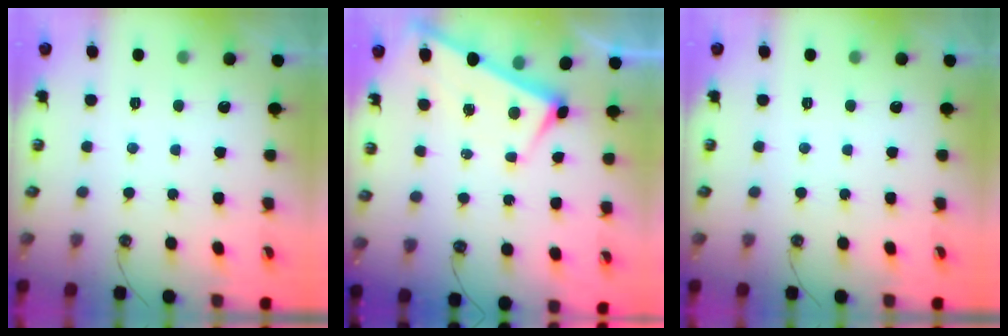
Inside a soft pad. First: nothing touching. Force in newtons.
{"total": 3.0, "press": 3.0, "slide": 0.0}
{"total": 0.0}